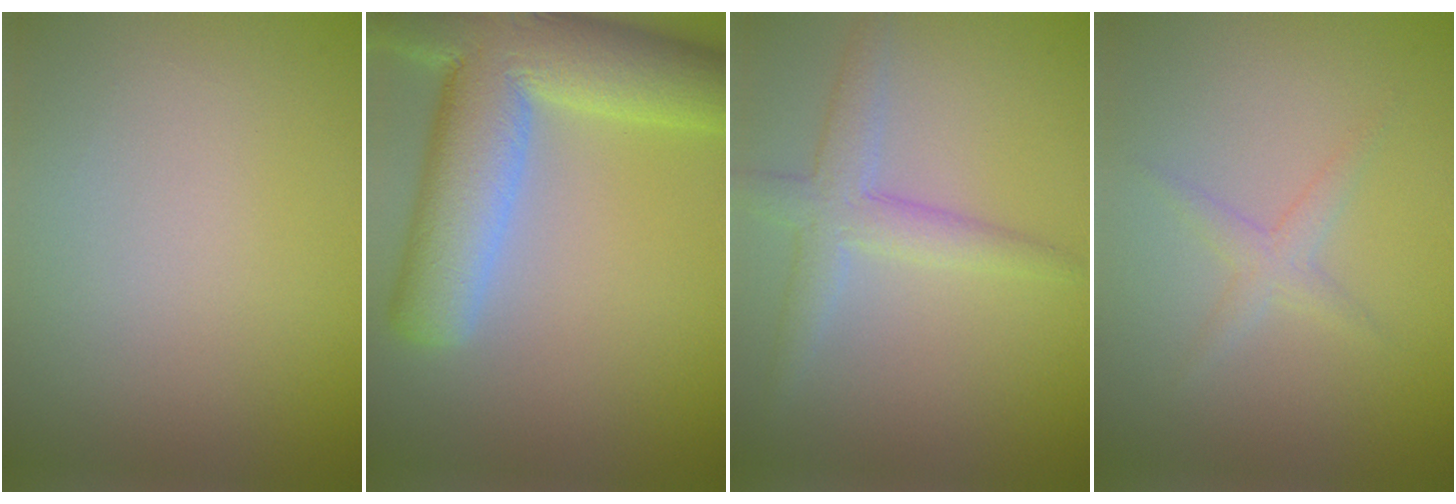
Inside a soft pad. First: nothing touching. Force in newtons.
{"total": 12.6, "press": 12.6, "slide": 1.1}
{"total": 3.6, "press": 3.6, "slide": 0.2}
{"total": 1.6, "press": 1.6, "slide": 0.1}